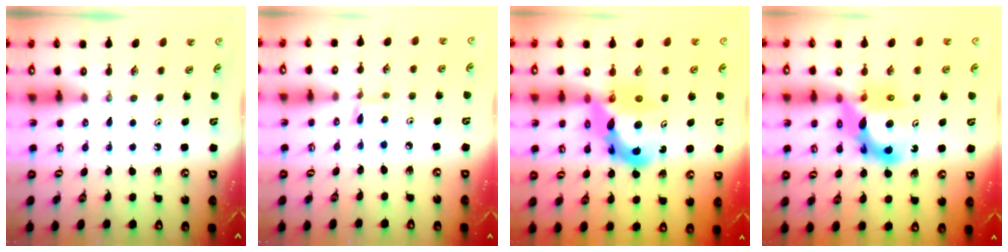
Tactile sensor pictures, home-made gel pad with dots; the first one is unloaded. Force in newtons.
{"total": 3.4, "press": 3.4, "slide": 0.5}
{"total": 12.3, "press": 12.2, "slide": 1.2}
{"total": 12.9, "press": 12.9, "slide": 1.1}